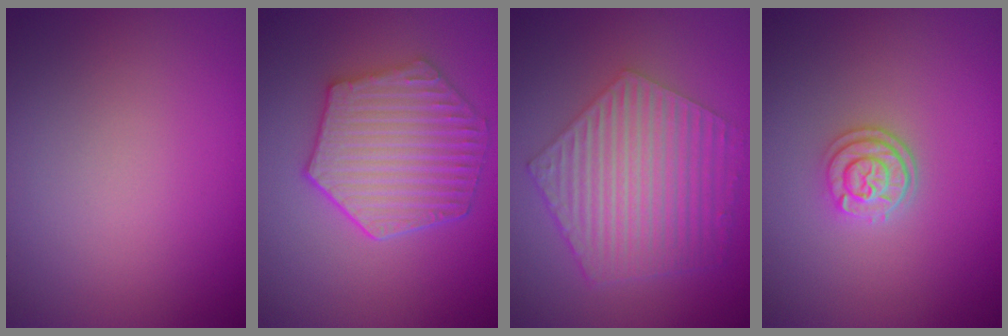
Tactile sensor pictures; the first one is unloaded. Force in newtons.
{"total": 6.3, "press": 5.0, "slide": 3.7}
{"total": 6.4, "press": 4.6, "slide": 4.5}
{"total": 2.4, "press": 2.1, "slide": 1.1}